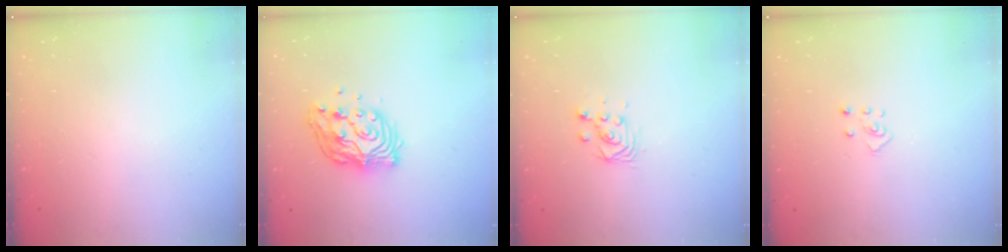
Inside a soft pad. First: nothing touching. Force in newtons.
{"total": 13.8, "press": 13.7, "slide": 1.6}
{"total": 3.5, "press": 3.5, "slide": 0.2}
{"total": 3.7, "press": 3.7, "slide": 0.3}